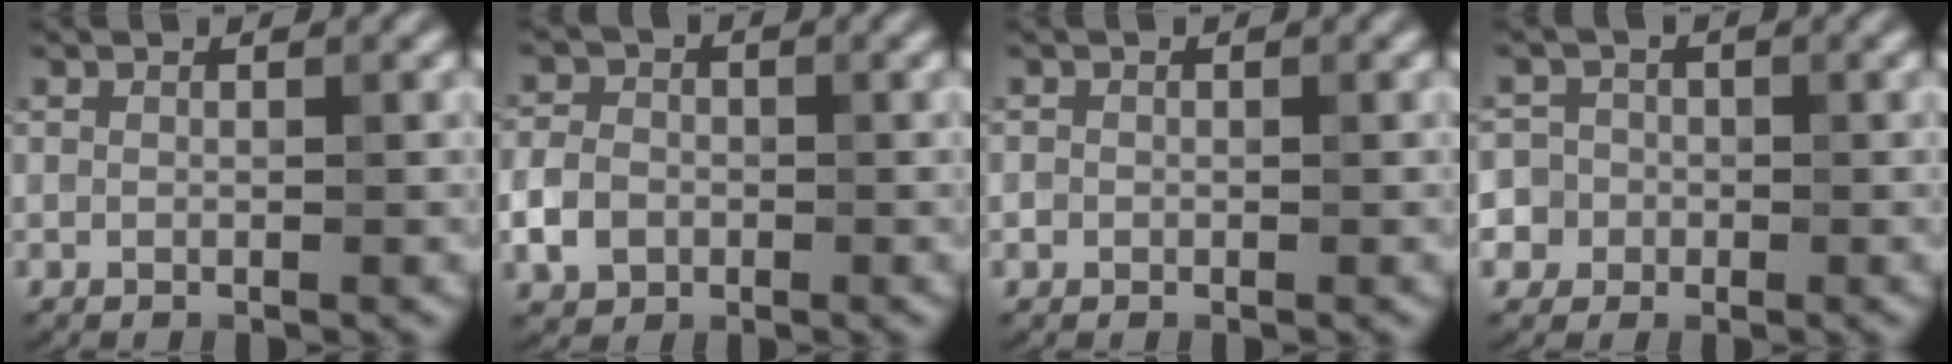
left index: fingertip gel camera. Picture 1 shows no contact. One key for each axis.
{"total": 3.0, "fx": -1.0, "fy": 2.4, "fz": 1.4, "tx": -0.031, "ty": 0.008, "tz": -0.024}
{"total": 0.6, "fx": 0.0, "fy": 0.6, "fz": 0.1, "tx": 0.011, "ty": 0.006, "tz": -0.007}
{"total": 7.3, "fx": -1.6, "fy": 6.8, "fz": 1.8, "tx": -0.038, "ty": 0.021, "tz": -0.071}